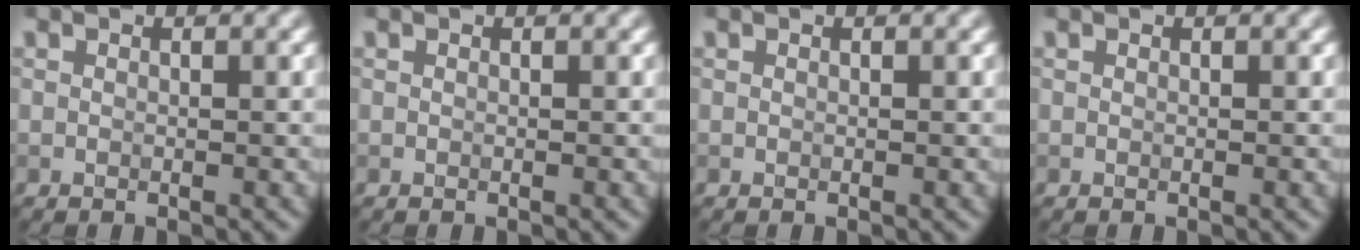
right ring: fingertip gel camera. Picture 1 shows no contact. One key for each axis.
{"total": 0.0}
{"total": 0.0}
{"total": 0.0}